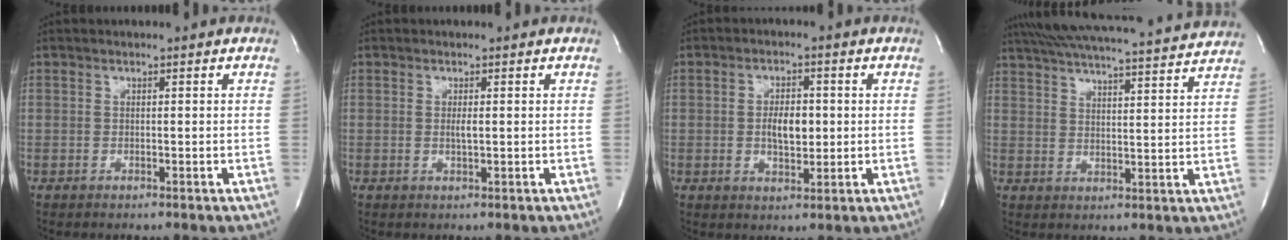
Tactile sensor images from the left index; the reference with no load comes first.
{"total": 1.1, "force": [0.0, 0.1, 1.1], "torque": [-0.025, -0.004, 0.000]}
{"total": 4.9, "force": [-0.1, 2.3, 4.3], "torque": [-0.075, -0.002, 0.001]}
{"total": 22.3, "force": [20.7, 0.6, 8.3], "torque": [-0.145, -0.003, 0.274]}